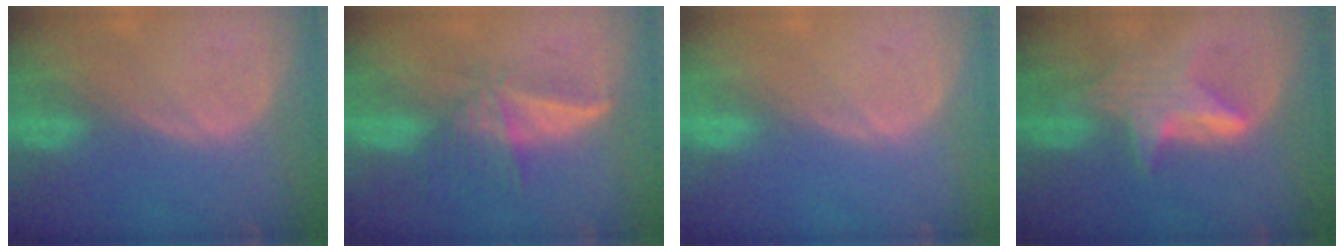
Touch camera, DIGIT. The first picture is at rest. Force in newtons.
{"total": 6.1, "press": 5.5, "slide": 2.5}
{"total": 0.0}
{"total": 5.8, "press": 5.8, "slide": 0.8}